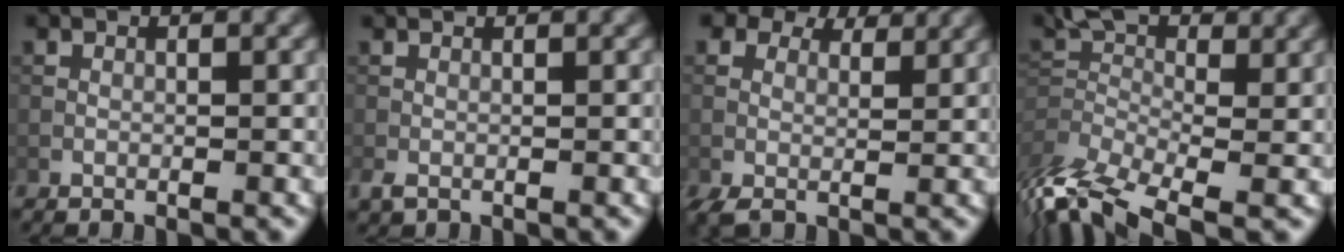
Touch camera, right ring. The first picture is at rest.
{"total": 1.0, "force": [0.1, 0.6, 0.8], "torque": [-0.025, -0.001, 0.000]}
{"total": 6.2, "force": [3.5, 3.8, 3.3], "torque": [-0.072, -0.002, 0.059]}
{"total": 8.0, "force": [-3.7, 3.7, 6.0], "torque": [-0.128, 0.001, -0.082]}